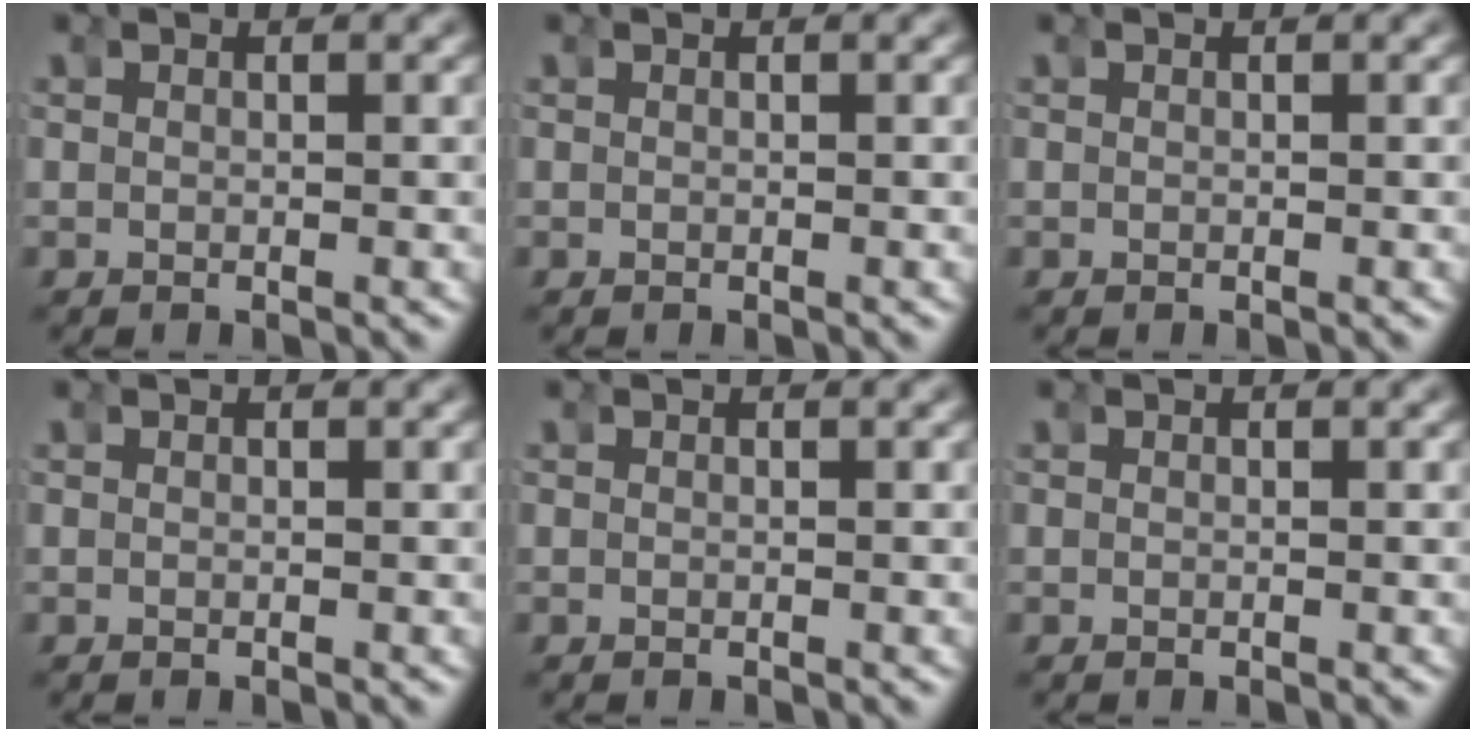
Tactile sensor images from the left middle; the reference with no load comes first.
{"total": 0.0}
{"total": 0.0}
{"total": 0.0}
{"total": 0.0}
{"total": 0.0}